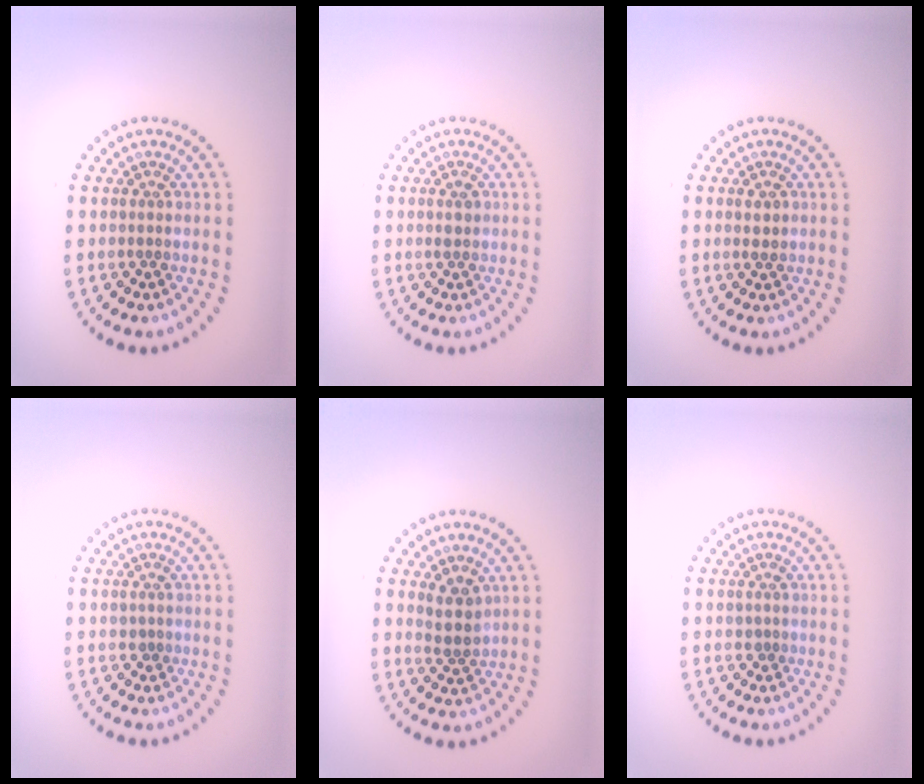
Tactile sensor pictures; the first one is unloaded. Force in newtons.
{"total": 1.1, "press": 1.1, "slide": 0.2}
{"total": 1.1, "press": 1.1, "slide": 0.2}
{"total": 0.7, "press": 0.6, "slide": 0.3}
{"total": 2.3, "press": 2.0, "slide": 1.2}
{"total": 0.6, "press": 0.6, "slide": 0.3}